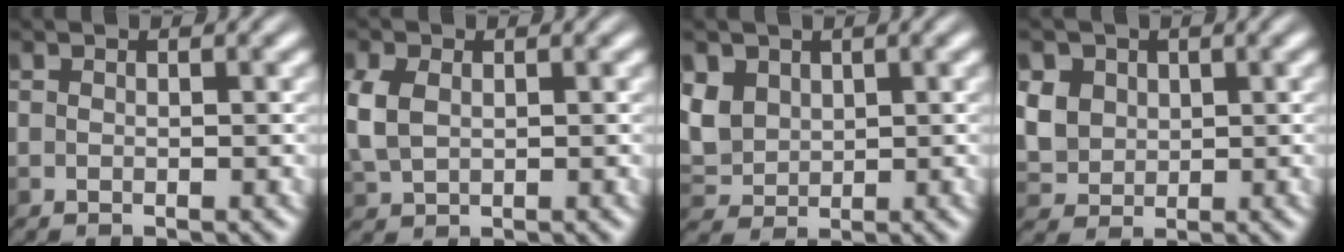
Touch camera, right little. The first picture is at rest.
{"total": 4.4, "force": [0.3, 3.2, 3.1], "torque": [-0.093, -0.001, 0.009]}
{"total": 3.0, "force": [0.7, 2.6, 1.3], "torque": [-0.049, -0.004, 0.013]}
{"total": 3.5, "force": [0.7, 3.1, 1.4], "torque": [-0.053, 0.001, 0.013]}